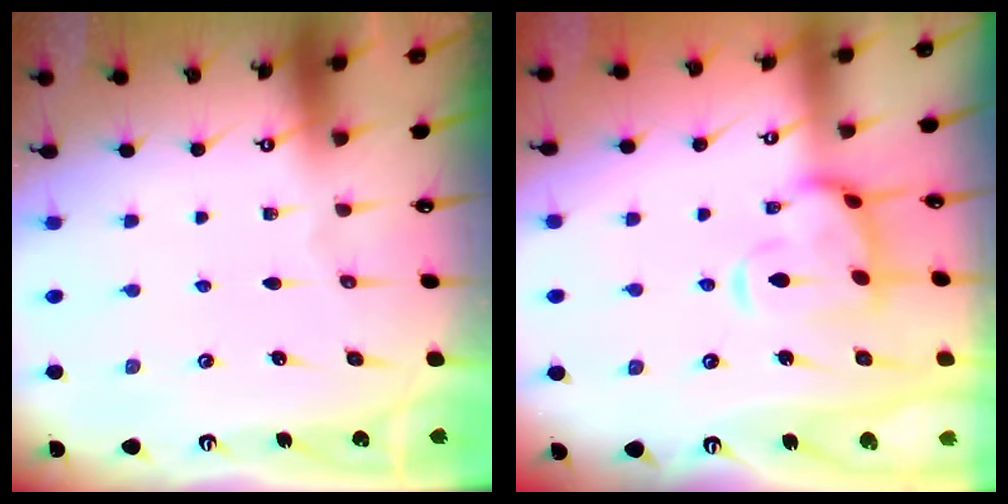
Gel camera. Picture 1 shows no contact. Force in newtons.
{"total": 5.0, "press": 4.8, "slide": 1.1}